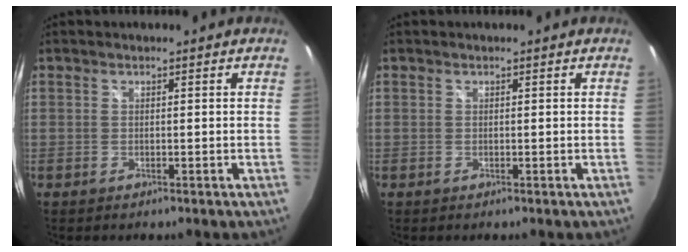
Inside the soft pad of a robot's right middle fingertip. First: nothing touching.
{"total": 0.0}